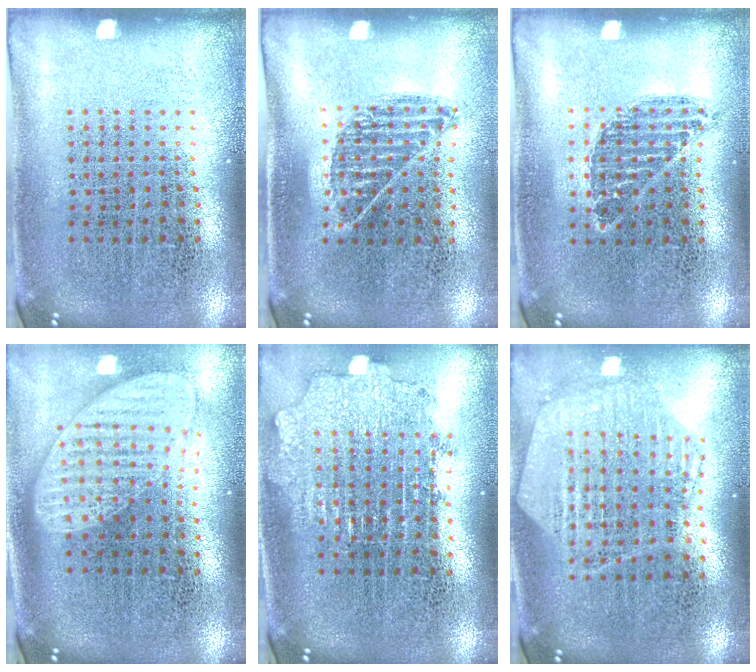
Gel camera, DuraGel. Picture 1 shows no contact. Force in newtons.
{"total": 0.9, "press": 0.8, "slide": 0.4}
{"total": 0.8, "press": 0.7, "slide": 0.4}
{"total": 2.0, "press": 1.5, "slide": 1.2}
{"total": 2.0, "press": 1.5, "slide": 1.3}
{"total": 1.2, "press": 1.2, "slide": 0.2}